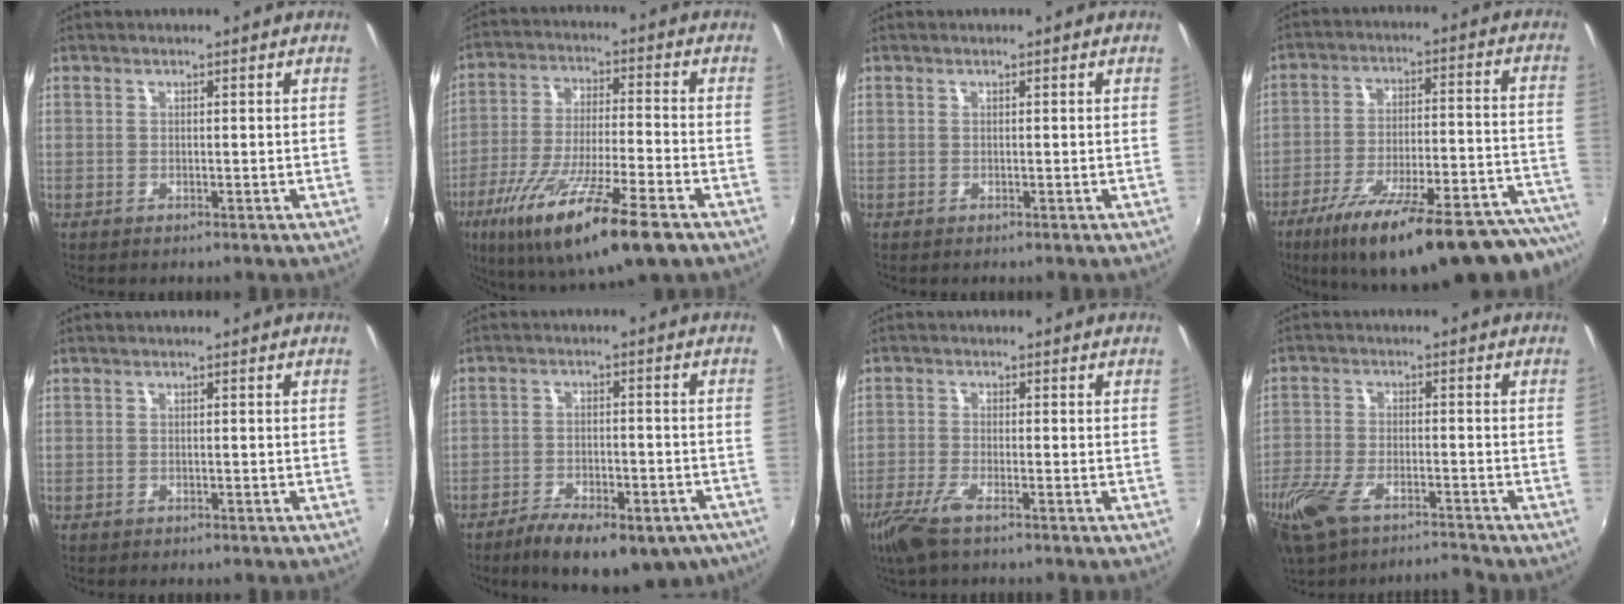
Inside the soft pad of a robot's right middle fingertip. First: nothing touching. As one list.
[{"total": 20.2, "force": [-11.7, 3.6, 16.0], "torque": [-0.301, -0.050, -0.204]}, {"total": 0.0}, {"total": 29.6, "force": [-23.7, 5.0, 17.0], "torque": [-0.235, -0.044, -0.328]}, {"total": 0.7, "force": [-0.6, 0.3, 0.3], "torque": [-0.007, 0.000, -0.009]}, {"total": 18.8, "force": [-13.6, 7.4, 10.6], "torque": [-0.185, -0.018, -0.179]}, {"total": 5.7, "force": [-3.9, 0.9, 4.1], "torque": [-0.103, -0.016, -0.079]}, {"total": 11.9, "force": [-9.4, 3.5, 6.4], "torque": [-0.165, -0.035, -0.185]}]